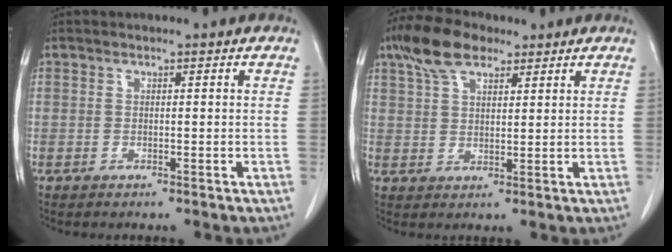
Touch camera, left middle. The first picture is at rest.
{"total": 7.7, "force": [5.2, 3.3, 4.7], "torque": [-0.097, 0.023, 0.100]}